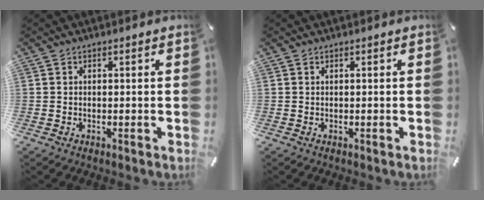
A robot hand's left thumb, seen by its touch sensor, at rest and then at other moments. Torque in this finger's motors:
{"motor_torque": [-0.08, -0.06, -0.04, 0.12, 0.00]}